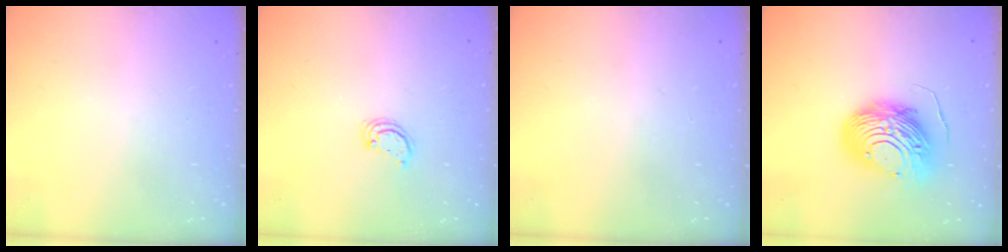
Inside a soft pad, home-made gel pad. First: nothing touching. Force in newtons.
{"total": 2.5, "press": 2.5, "slide": 0.2}
{"total": 0.0}
{"total": 12.8, "press": 12.7, "slide": 1.1}